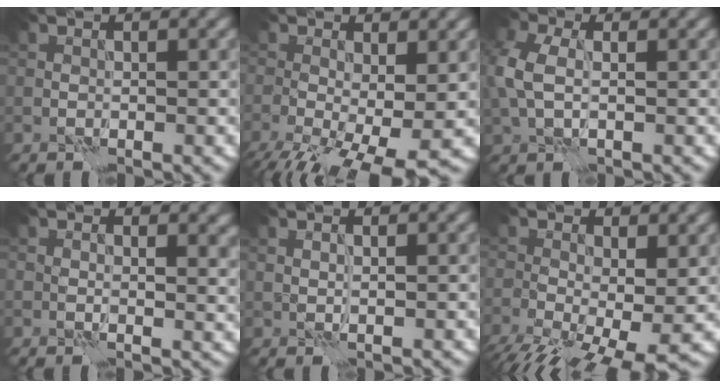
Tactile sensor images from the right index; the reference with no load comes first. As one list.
[{"total": 9.6, "force": [-3.6, 4.1, 7.9], "torque": [-0.141, -0.039, -0.047]}, {"total": 5.0, "force": [0.4, 3.2, 3.8], "torque": [-0.106, 0.007, -0.001]}, {"total": 3.4, "force": [0.9, 1.8, 2.7], "torque": [-0.031, -0.008, 0.018]}, {"total": 0.8, "force": [0.5, 0.1, 0.6], "torque": [-0.012, -0.003, 0.005]}, {"total": 10.8, "force": [-3.7, 5.0, 8.9], "torque": [-0.153, -0.039, -0.045]}]